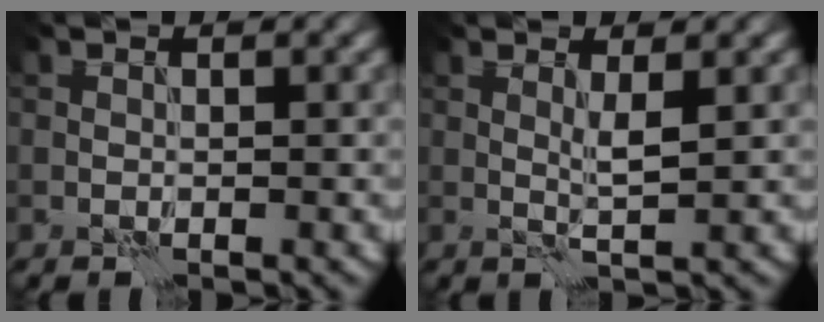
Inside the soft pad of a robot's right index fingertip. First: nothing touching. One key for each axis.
{"total": 1.5, "fx": 0.6, "fy": -0.1, "fz": 1.4, "tx": -0.030, "ty": -0.002, "tz": 0.009}